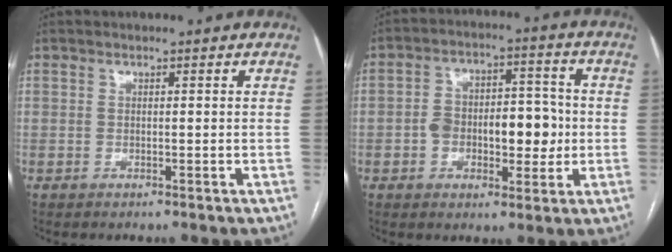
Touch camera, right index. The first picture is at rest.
{"total": 10.9, "force": [-1.4, 5.8, 9.1], "torque": [-0.136, 0.032, -0.016]}